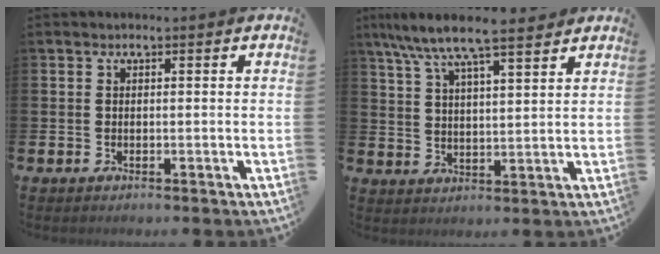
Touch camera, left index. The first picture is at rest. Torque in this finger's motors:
{"motor_torque": [1.14, -1.00, 1.05, 0.21]}